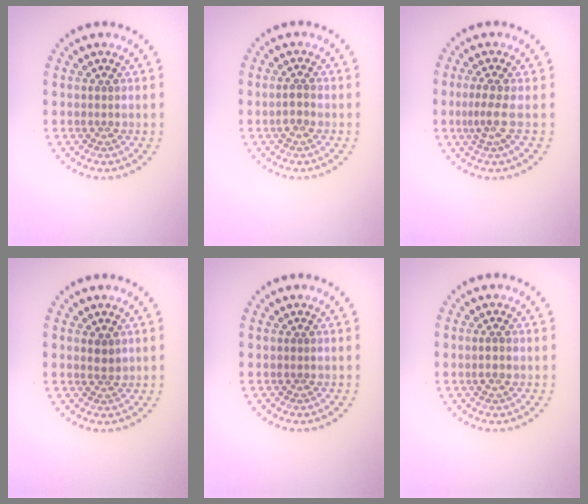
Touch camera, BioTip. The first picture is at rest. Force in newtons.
{"total": 1.1, "press": 1.1, "slide": 0.3}
{"total": 2.3, "press": 1.5, "slide": 1.7}
{"total": 1.1, "press": 0.9, "slide": 0.7}
{"total": 0.0}
{"total": 1.1, "press": 1.0, "slide": 0.5}